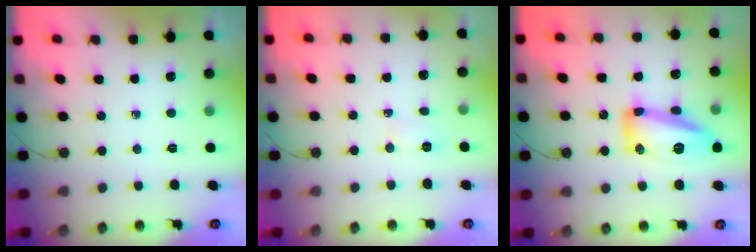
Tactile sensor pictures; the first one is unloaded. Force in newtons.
{"total": 2.6, "press": 2.5, "slide": 0.8}
{"total": 15.8, "press": 15.8, "slide": 1.1}